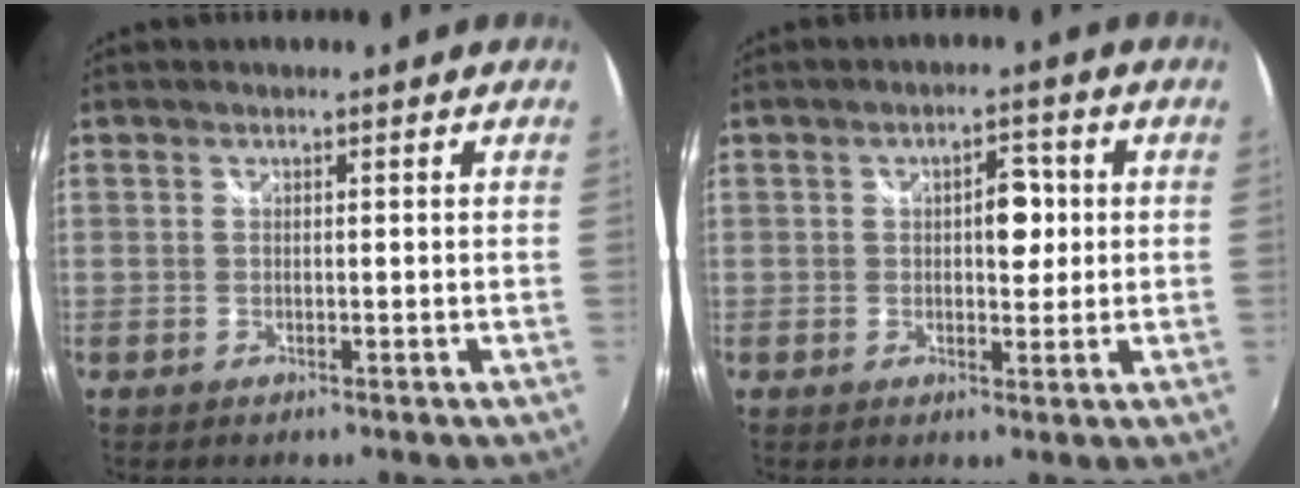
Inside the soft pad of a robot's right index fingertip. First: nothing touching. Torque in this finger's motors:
{"motor_torque": [0.75, 0.06, 0.15, 0.06]}